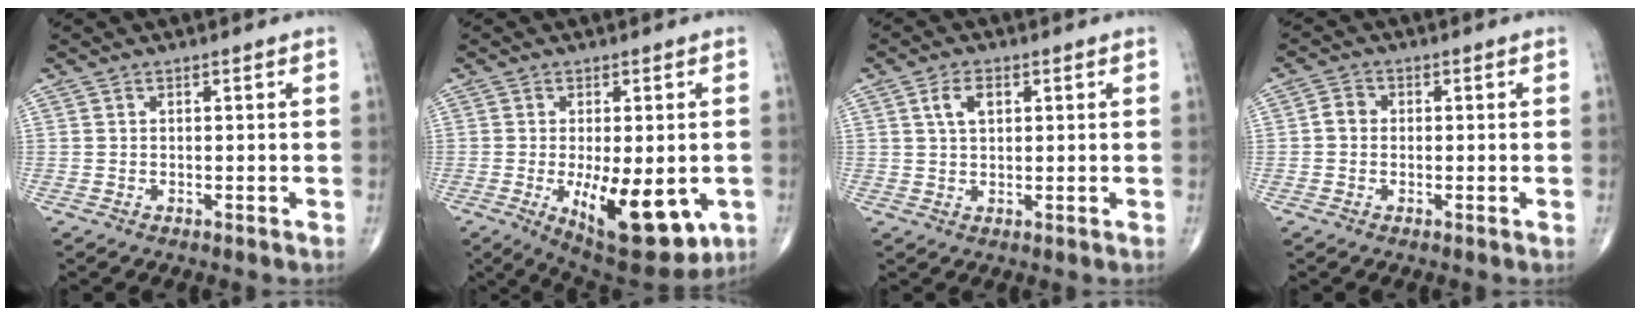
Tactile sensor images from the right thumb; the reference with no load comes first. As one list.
[{"total": 15.8, "force": [-4.2, 6.6, 13.8], "torque": [-0.183, -0.021, -0.041]}, {"total": 4.1, "force": [1.4, 2.3, 3.0], "torque": [-0.052, 0.003, 0.027]}, {"total": 2.5, "force": [-0.1, 2.1, 1.2], "torque": [-0.012, 0.008, -0.008]}]